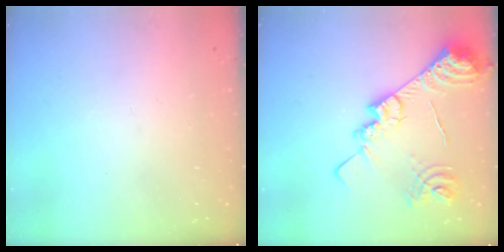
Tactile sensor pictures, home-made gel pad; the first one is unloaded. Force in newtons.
{"total": 19.9, "press": 19.8, "slide": 1.7}